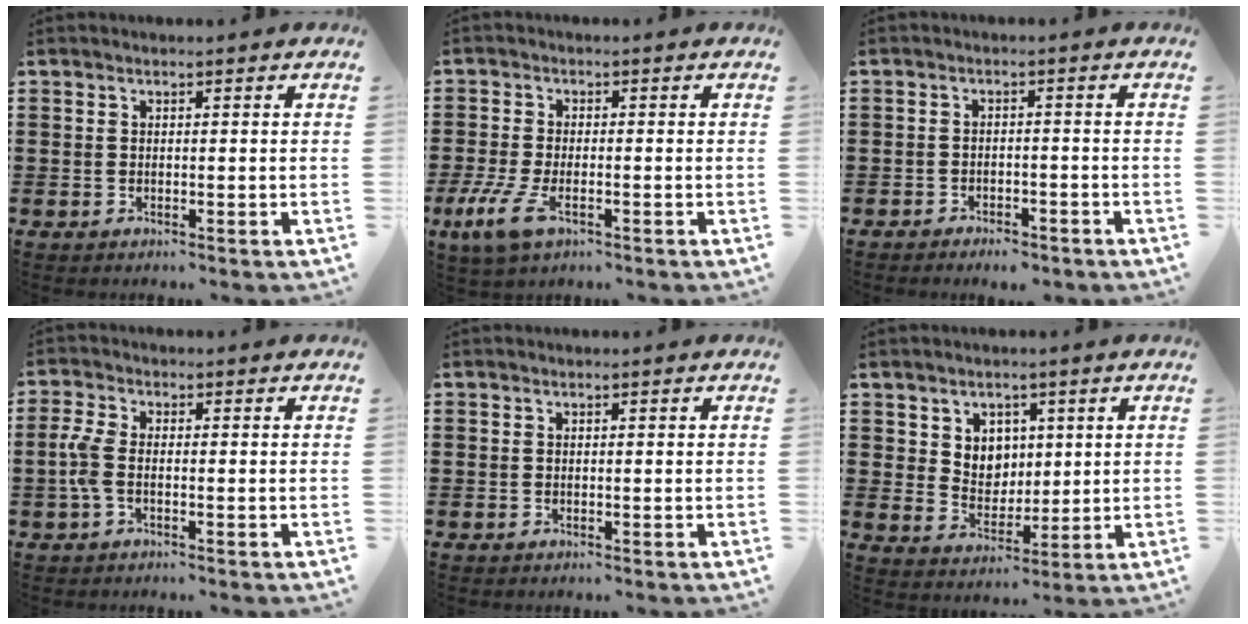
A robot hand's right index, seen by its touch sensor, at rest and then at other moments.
{"total": 5.1, "force": [-2.3, 1.6, 4.2], "torque": [-0.112, -0.019, -0.049]}
{"total": 2.2, "force": [-2.2, 0.2, 0.0], "torque": [-0.007, -0.002, -0.047]}
{"total": 3.6, "force": [-0.9, 1.5, 3.2], "torque": [-0.093, -0.010, -0.026]}
{"total": 0.0}
{"total": 4.9, "force": [2.3, 4.2, 0.9], "torque": [-0.032, 0.003, 0.040]}